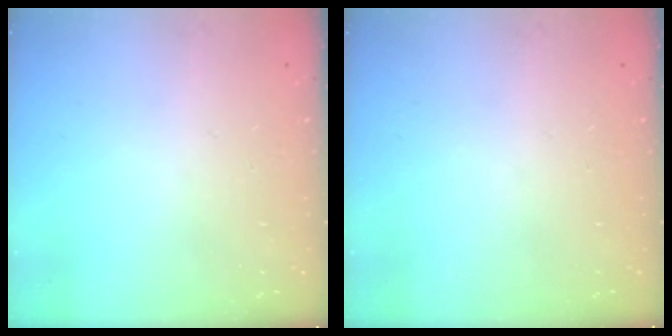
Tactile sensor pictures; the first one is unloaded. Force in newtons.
{"total": 0.0}